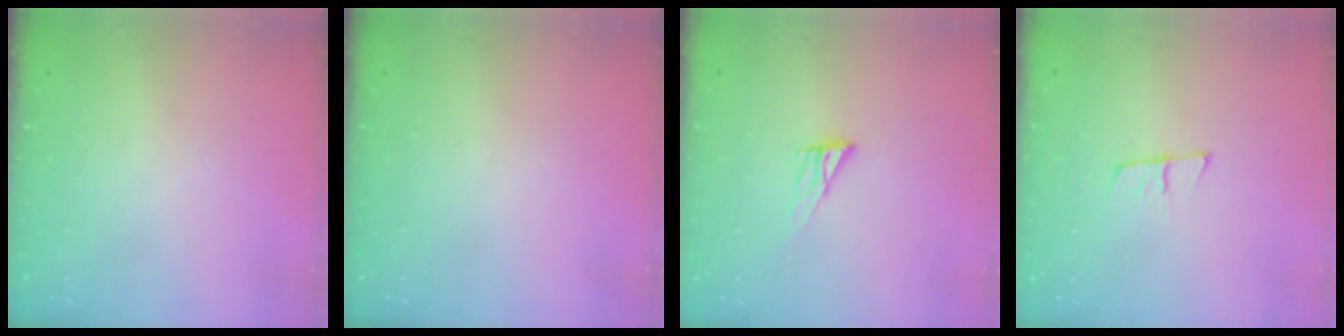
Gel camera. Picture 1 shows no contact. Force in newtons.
{"total": 0.0}
{"total": 7.5, "press": 7.5, "slide": 0.3}
{"total": 6.9, "press": 6.3, "slide": 2.8}